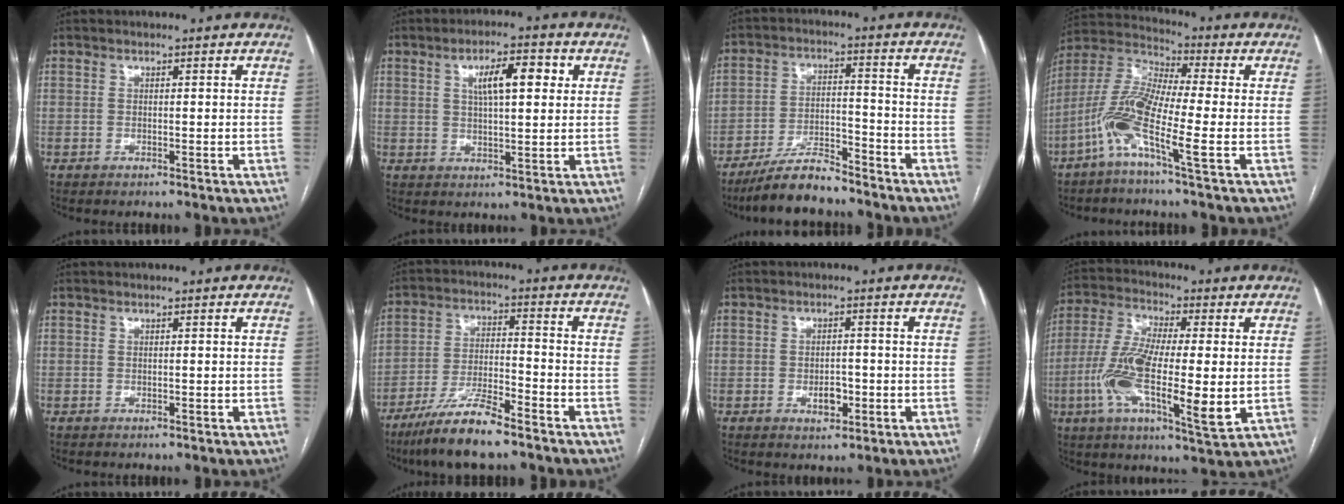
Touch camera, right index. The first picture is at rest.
{"total": 7.2, "force": [2.3, 2.0, 6.5], "torque": [-0.108, 0.015, 0.039]}
{"total": 9.0, "force": [-7.8, 2.1, 4.0], "torque": [-0.072, -0.006, -0.141]}
{"total": 11.2, "force": [-4.1, 0.2, 10.4], "torque": [-0.221, 0.004, -0.093]}
{"total": 0.0}
{"total": 10.4, "force": [-7.8, 1.1, 6.7], "torque": [-0.129, -0.024, -0.144]}
{"total": 3.4, "force": [-1.1, 1.9, 2.6], "torque": [-0.039, 0.003, -0.012]}
{"total": 16.8, "force": [-2.3, 3.5, 16.2], "torque": [-0.318, -0.012, -0.042]}